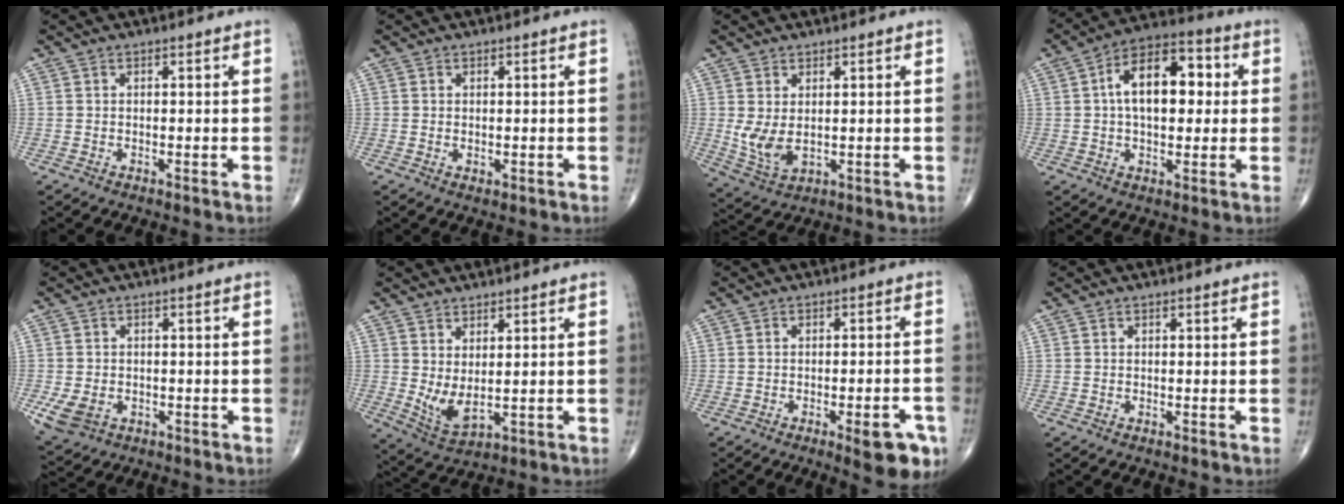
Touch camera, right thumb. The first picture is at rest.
{"total": 0.9, "force": [0.0, 0.6, 0.7], "torque": [-0.013, -0.004, 0.003]}
{"total": 6.0, "force": [0.8, 3.3, 4.9], "torque": [-0.098, -0.010, 0.030]}
{"total": 14.5, "force": [2.0, 8.3, 11.8], "torque": [-0.165, 0.026, 0.023]}
{"total": 5.7, "force": [-1.7, 4.3, 3.3], "torque": [-0.065, 0.001, -0.018]}
{"total": 5.9, "force": [1.0, 2.5, 5.2], "torque": [-0.103, -0.021, 0.033]}
{"total": 8.1, "force": [-3.9, 2.5, 6.7], "torque": [-0.068, 0.011, -0.043]}
{"total": 0.0}